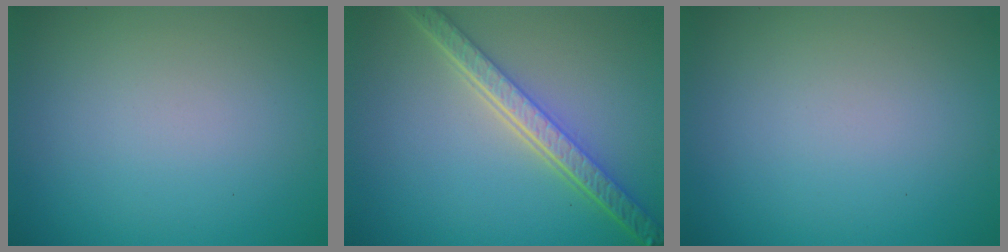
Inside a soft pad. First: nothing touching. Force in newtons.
{"total": 5.9, "press": 4.3, "slide": 4.0}
{"total": 0.0}